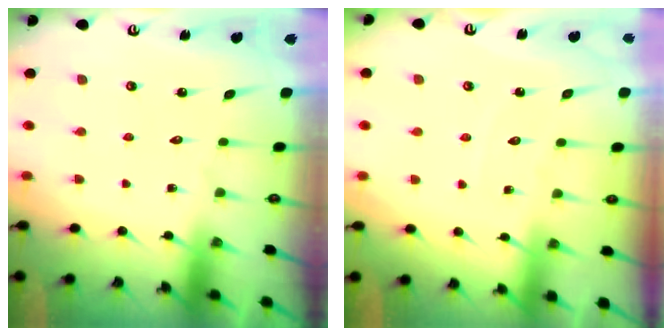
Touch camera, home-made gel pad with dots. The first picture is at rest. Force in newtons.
{"total": 2.5, "press": 2.5, "slide": 0.4}